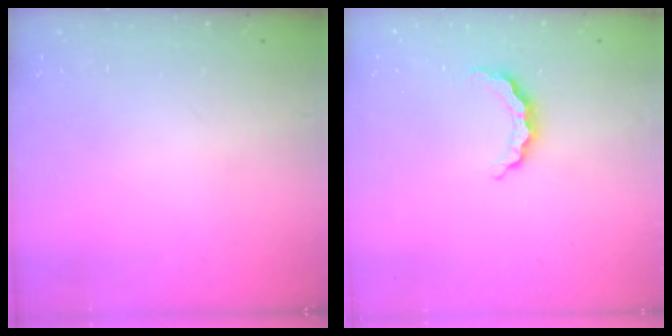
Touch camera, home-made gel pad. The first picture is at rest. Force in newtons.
{"total": 5.6, "press": 5.6, "slide": 0.7}